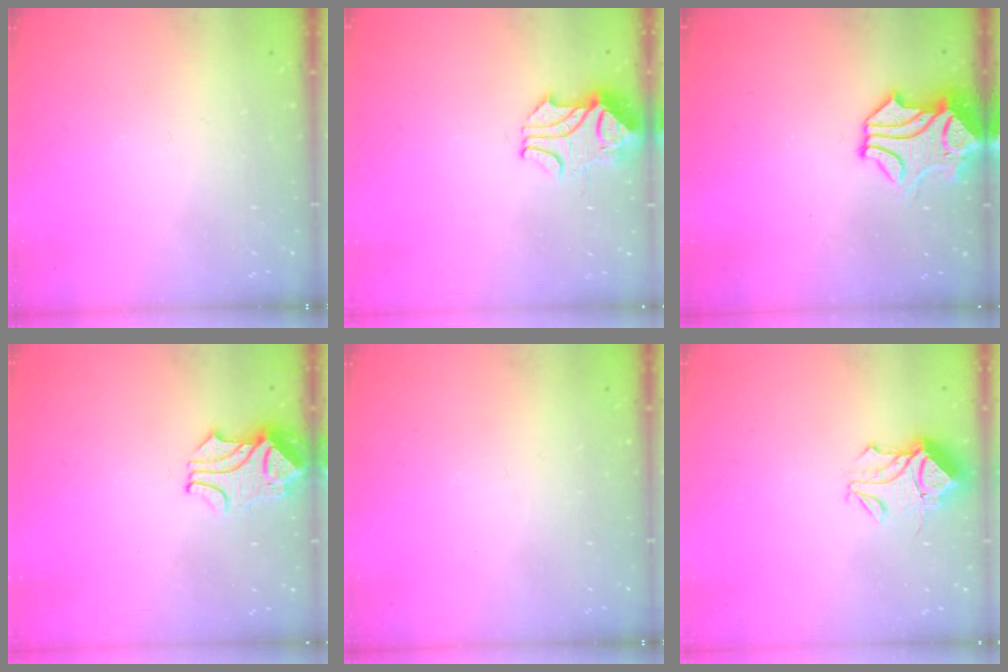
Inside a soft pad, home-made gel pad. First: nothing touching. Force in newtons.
{"total": 2.0, "press": 1.9, "slide": 0.8}
{"total": 1.5, "press": 0.8, "slide": 1.3}
{"total": 2.3, "press": 2.3, "slide": 0.5}
{"total": 0.0}
{"total": 5.5, "press": 5.4, "slide": 0.9}